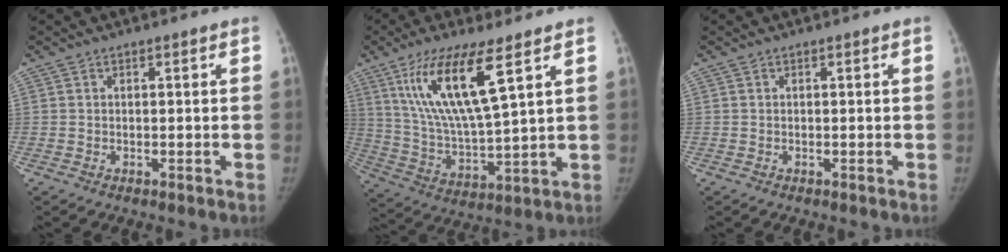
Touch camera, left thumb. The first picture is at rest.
{"total": 16.5, "force": [7.9, 3.5, 14.0], "torque": [-0.279, -0.040, 0.159]}
{"total": 0.0}